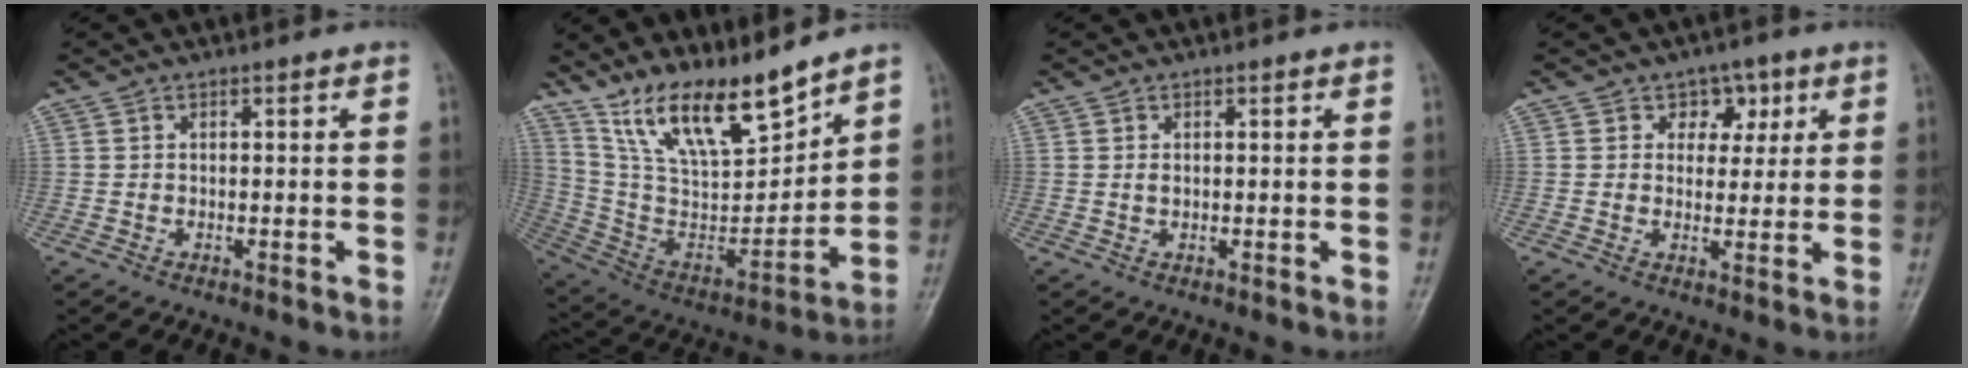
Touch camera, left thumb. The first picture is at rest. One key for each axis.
{"total": 17.7, "fx": 13.9, "fy": 4.9, "fz": 9.9, "tx": -0.140, "ty": -0.077, "tz": 0.270}
{"total": 0.9, "fx": 0.3, "fy": 0.6, "fz": 0.6, "tx": -0.011, "ty": -0.001, "tz": 0.008}
{"total": 5.1, "fx": 2.2, "fy": 4.2, "fz": 2.1, "tx": 0.011, "ty": -0.004, "tz": 0.028}